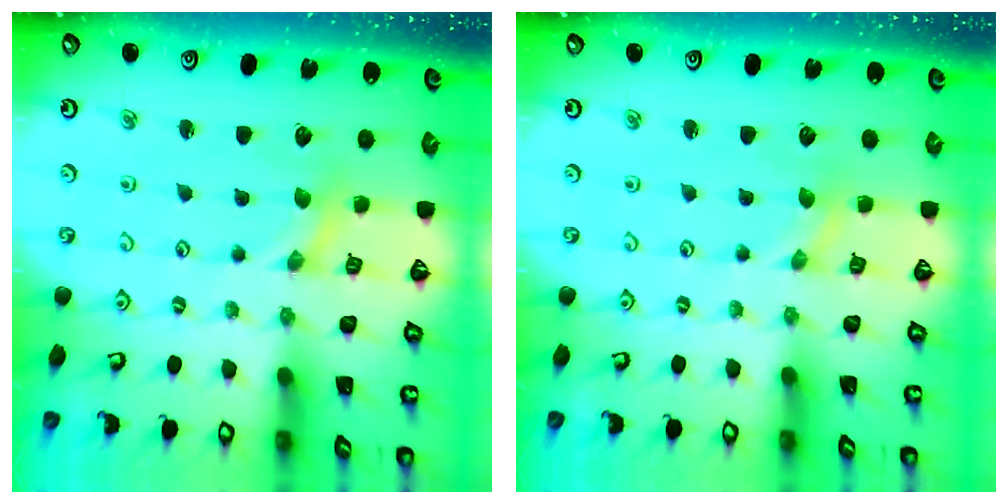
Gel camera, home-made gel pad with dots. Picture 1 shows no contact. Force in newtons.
{"total": 0.0}